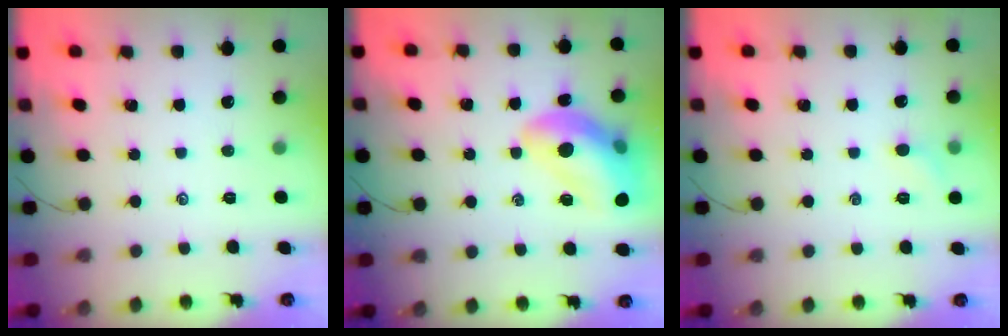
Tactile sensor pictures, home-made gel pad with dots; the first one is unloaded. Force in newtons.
{"total": 18.7, "press": 18.5, "slide": 2.8}
{"total": 4.2, "press": 4.0, "slide": 1.2}